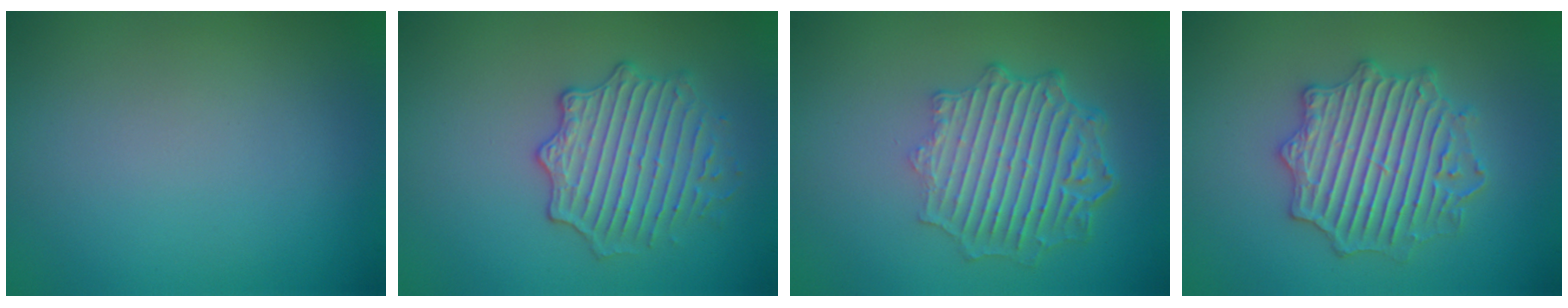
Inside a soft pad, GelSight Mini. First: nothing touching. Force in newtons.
{"total": 3.8, "press": 3.6, "slide": 1.2}
{"total": 6.3, "press": 4.8, "slide": 4.1}
{"total": 4.7, "press": 4.6, "slide": 0.9}